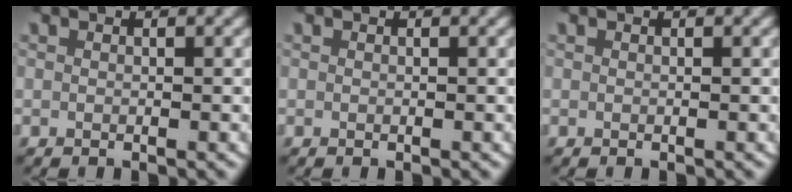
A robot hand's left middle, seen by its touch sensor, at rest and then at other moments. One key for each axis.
{"total": 0.0}
{"total": 0.0}